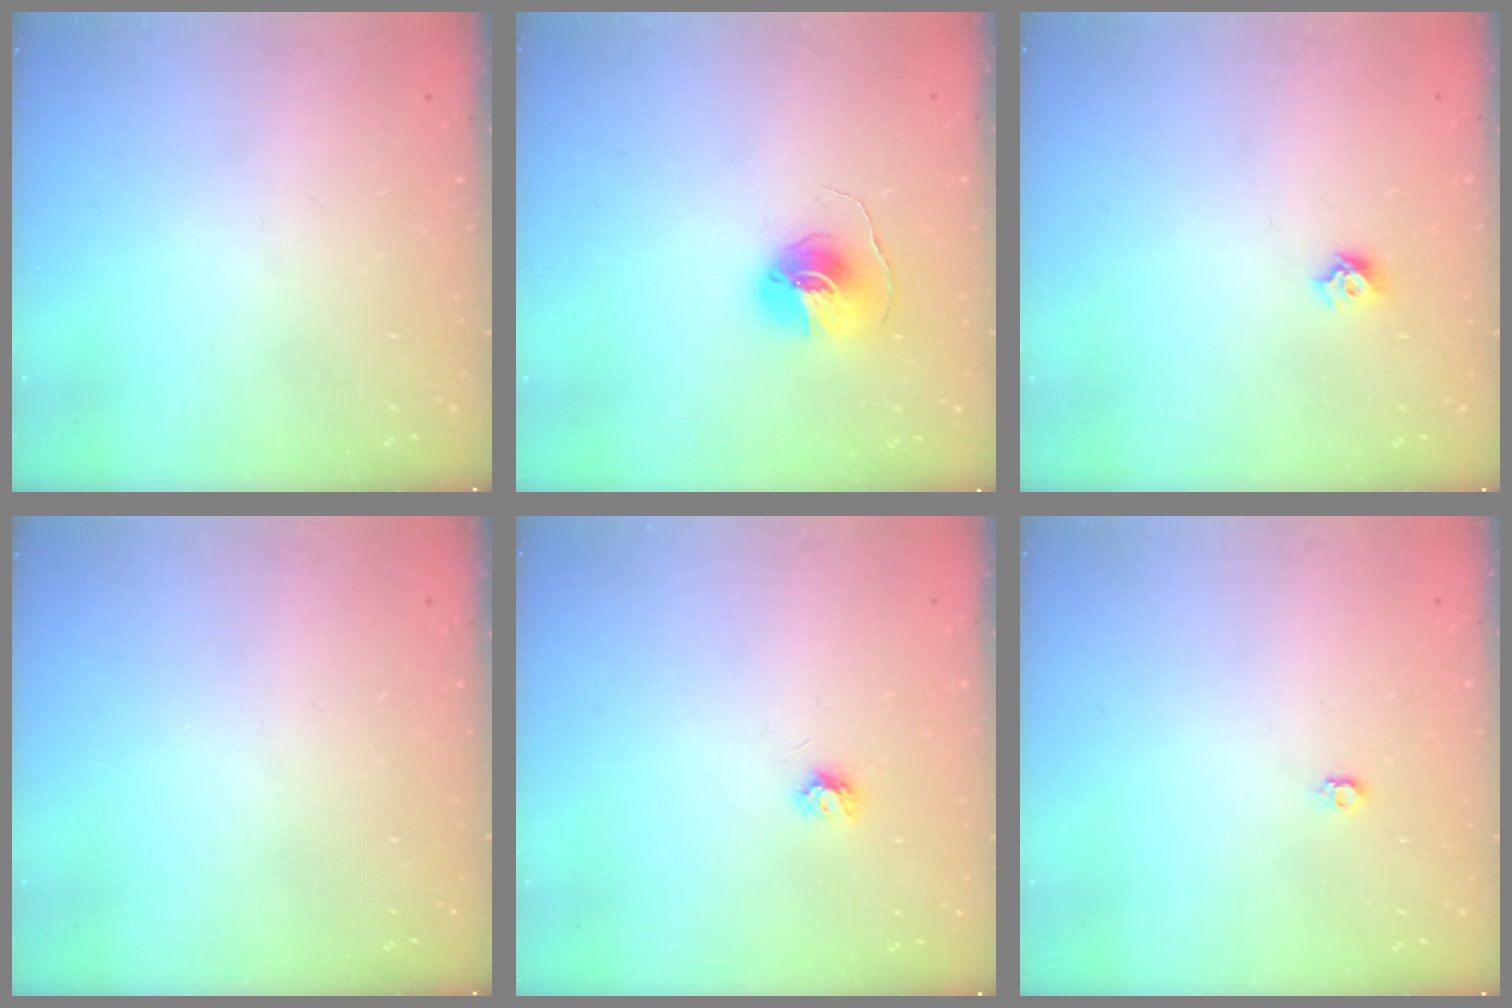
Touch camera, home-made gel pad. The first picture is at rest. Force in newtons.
{"total": 7.8, "press": 7.8, "slide": 0.1}
{"total": 4.9, "press": 4.8, "slide": 0.8}
{"total": 0.0}
{"total": 3.8, "press": 3.8, "slide": 0.4}
{"total": 3.7, "press": 3.7, "slide": 0.4}